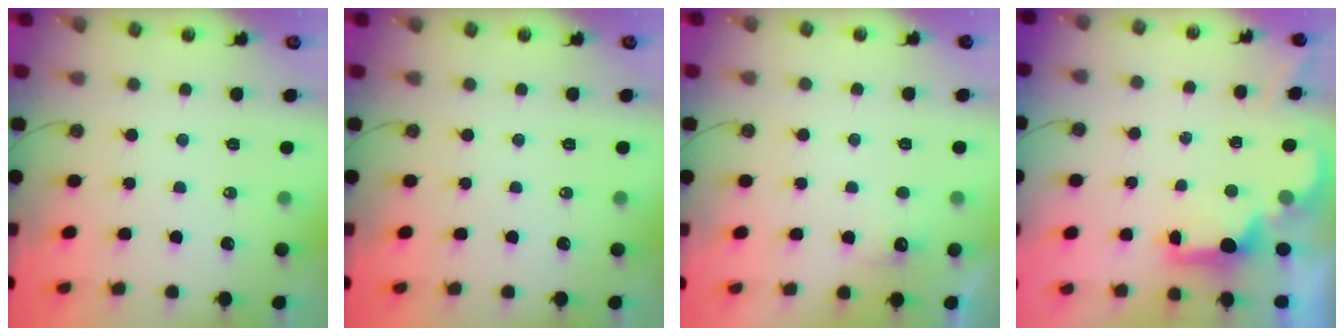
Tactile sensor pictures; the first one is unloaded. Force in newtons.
{"total": 0.0}
{"total": 5.4, "press": 5.2, "slide": 1.3}
{"total": 2.0, "press": 1.9, "slide": 0.8}